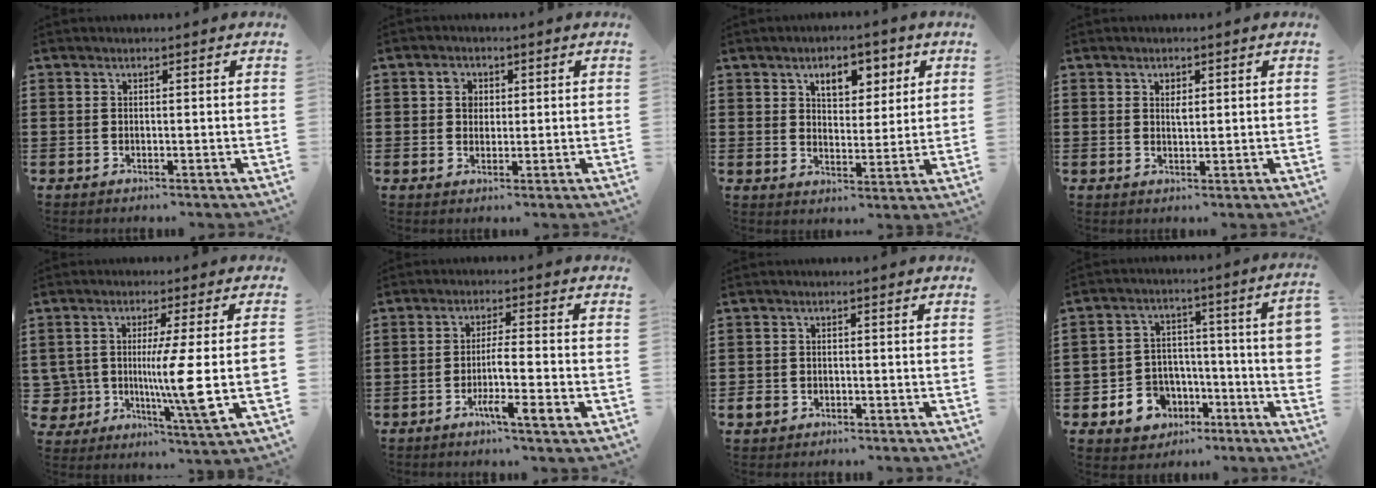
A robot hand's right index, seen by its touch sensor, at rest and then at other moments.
{"total": 2.7, "force": [0.7, 2.3, 1.3], "torque": [-0.034, 0.012, 0.012]}
{"total": 5.7, "force": [3.0, 3.4, 3.4], "torque": [-0.058, 0.005, 0.046]}
{"total": 1.5, "force": [0.6, 0.8, 1.1], "torque": [-0.015, 0.002, 0.009]}
{"total": 10.3, "force": [-1.5, 2.1, 10.0], "torque": [-0.202, -0.018, -0.035]}
{"total": 5.4, "force": [-2.3, 0.1, 4.9], "torque": [-0.086, -0.007, -0.042]}
{"total": 2.0, "force": [-1.0, 1.6, 0.7], "torque": [-0.023, -0.002, -0.024]}
{"total": 7.0, "force": [-3.3, 5.2, 3.3], "torque": [-0.077, 0.023, -0.059]}